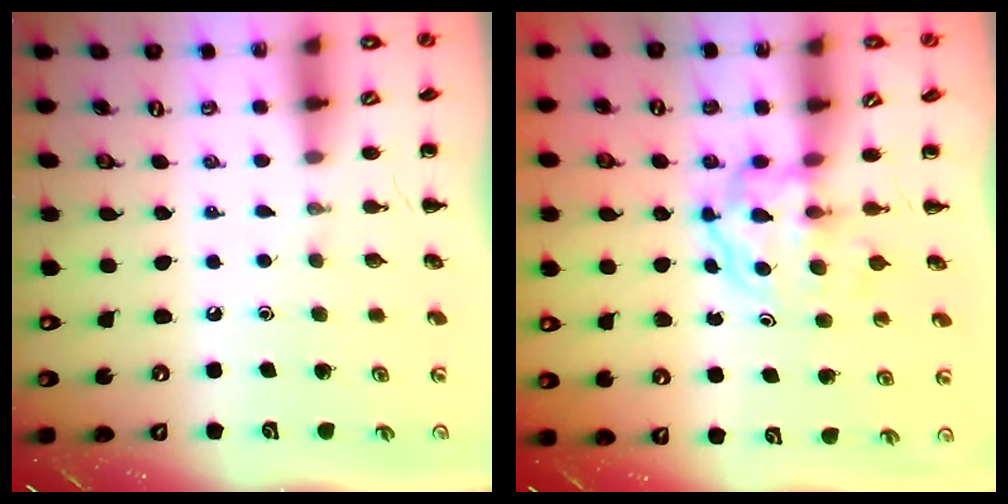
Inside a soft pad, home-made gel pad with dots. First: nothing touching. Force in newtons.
{"total": 3.9, "press": 3.9, "slide": 0.4}